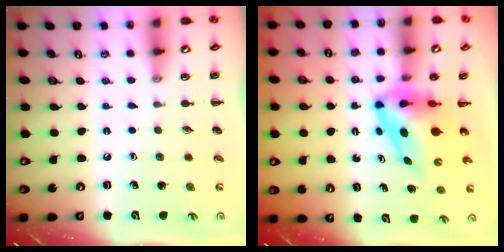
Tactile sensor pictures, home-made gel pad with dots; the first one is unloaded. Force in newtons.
{"total": 6.6, "press": 6.4, "slide": 1.7}